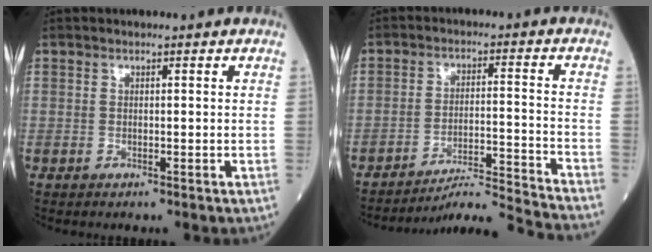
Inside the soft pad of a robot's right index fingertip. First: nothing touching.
{"total": 11.5, "force": [-10.8, -3.7, 0.8], "torque": [-0.002, 0.003, -0.176]}